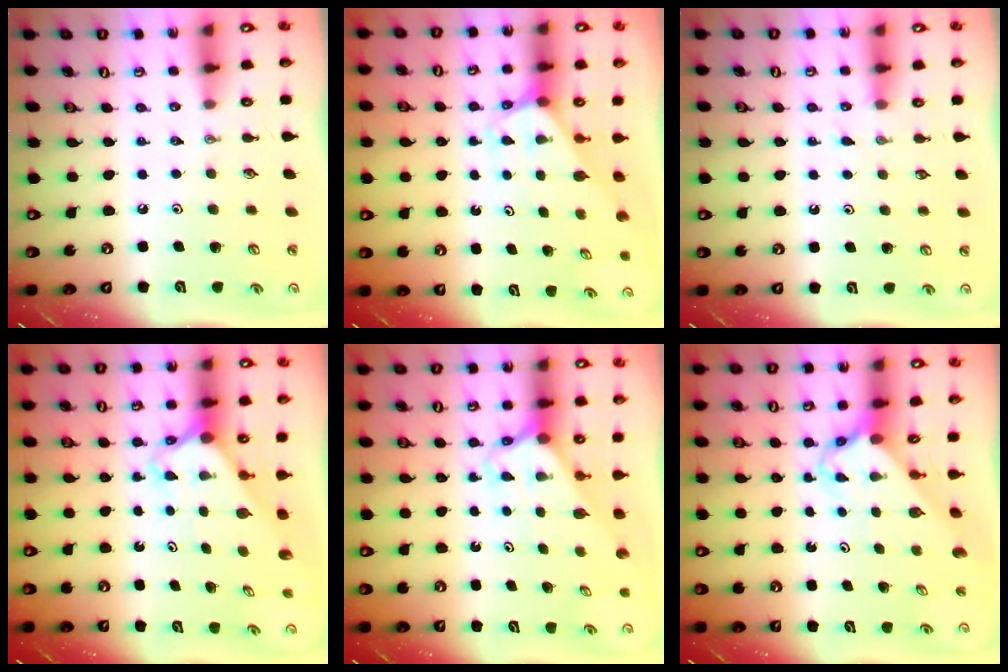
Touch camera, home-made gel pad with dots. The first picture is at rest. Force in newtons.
{"total": 2.4, "press": 2.4, "slide": 0.2}
{"total": 3.0, "press": 3.0, "slide": 0.5}
{"total": 2.5, "press": 2.5, "slide": 0.2}
{"total": 2.4, "press": 2.4, "slide": 0.1}
{"total": 2.6, "press": 2.6, "slide": 0.2}